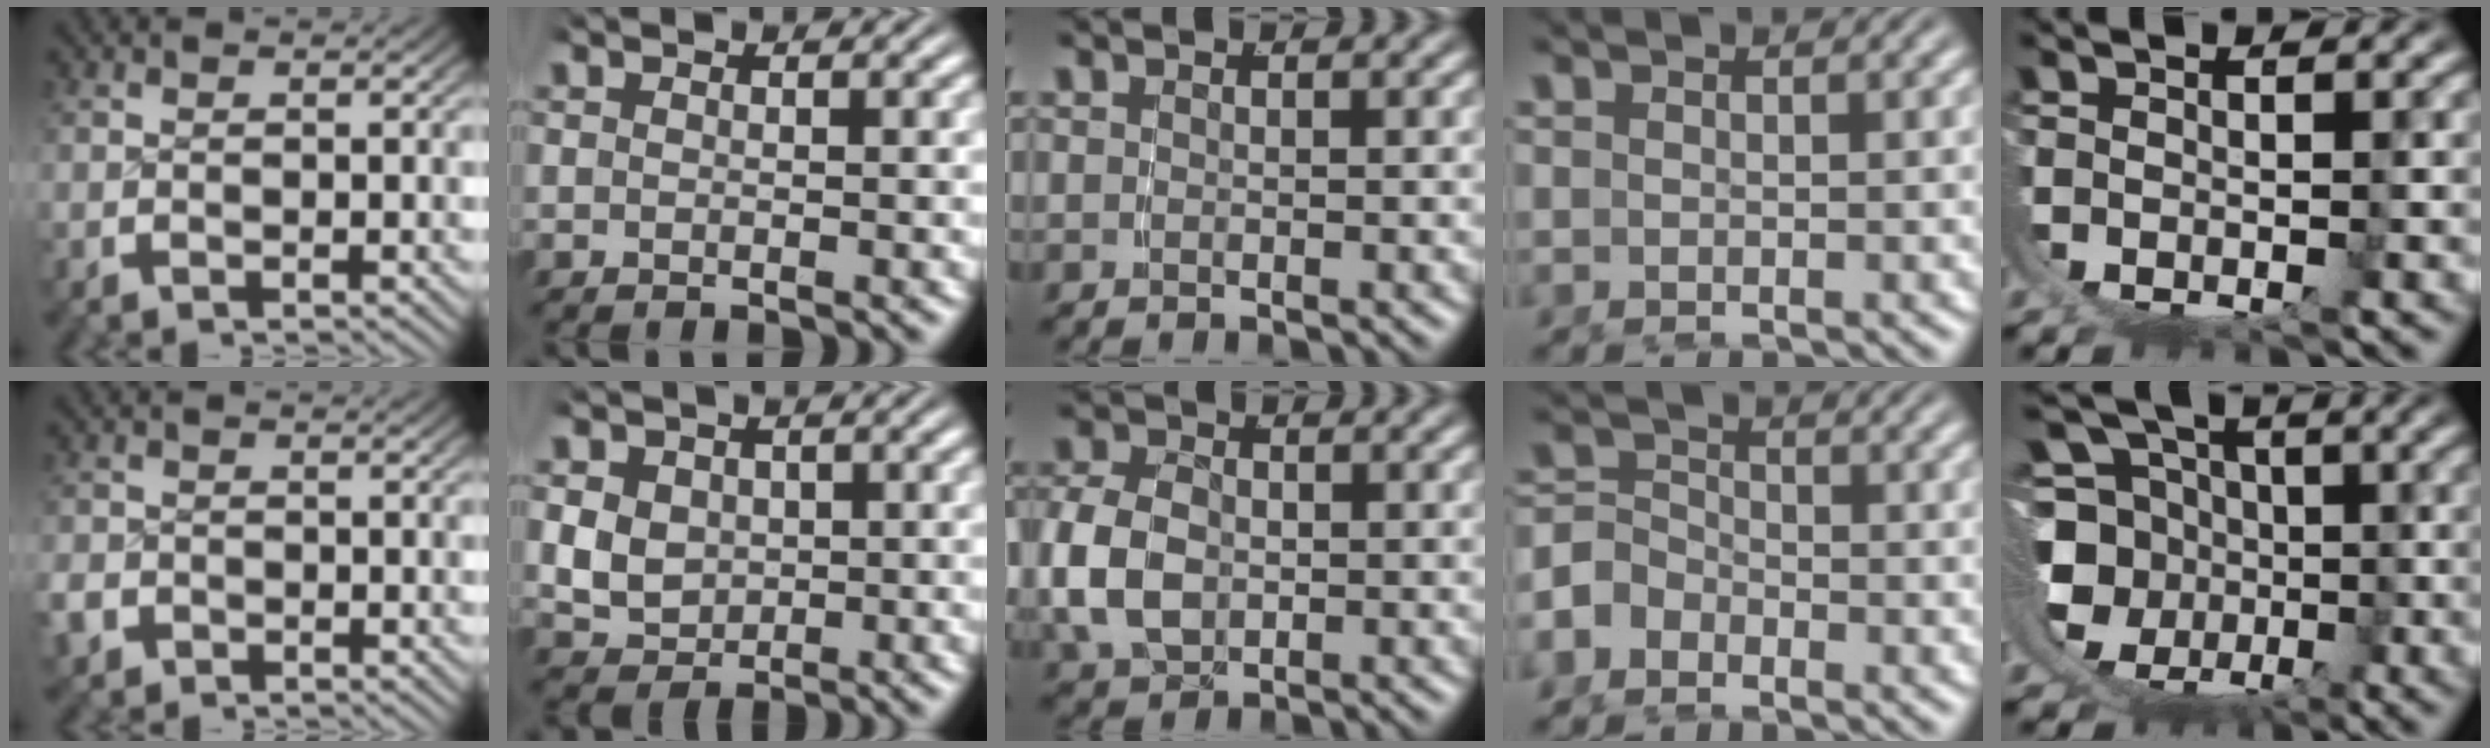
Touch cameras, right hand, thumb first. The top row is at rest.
{"thumb": {"total": 2.3, "force": [-1.3, 1.8, 0.4], "torque": [-0.016, -0.009, -0.024]}, "index": {"total": 5.9, "force": [-0.2, 5.4, 2.4], "torque": [-0.068, -0.028, 0.009]}, "middle": {"total": 4.6, "force": [-0.5, 3.5, 2.9], "torque": [-0.081, -0.015, 0.004]}, "ring": {"total": 3.5, "force": [-1.5, 3.0, 1.2], "torque": [-0.029, -0.014, -0.027]}, "little": {"total": 11.5, "force": [1.4, 9.9, 5.8], "torque": [-0.136, -0.052, 0.035]}}